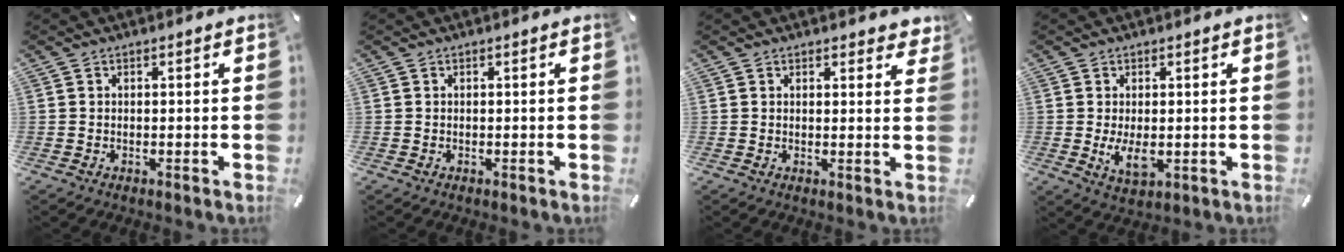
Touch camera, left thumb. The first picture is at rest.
{"total": 0.0}
{"total": 2.1, "force": [1.8, 1.0, 0.6], "torque": [0.001, -0.005, 0.029]}
{"total": 5.4, "force": [-0.4, 2.9, 4.5], "torque": [-0.090, -0.011, -0.013]}